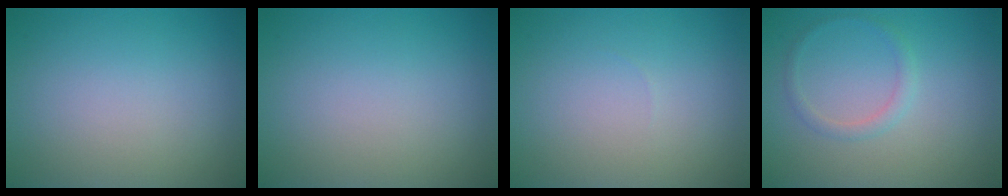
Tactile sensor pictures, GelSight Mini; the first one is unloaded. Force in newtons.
{"total": 0.0}
{"total": 0.0}
{"total": 1.3, "press": 1.3, "slide": 0.0}